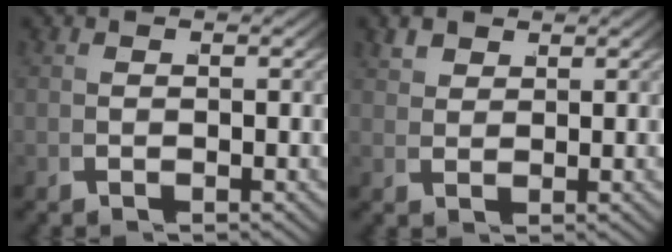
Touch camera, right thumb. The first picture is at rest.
{"total": 2.2, "force": [1.9, 0.9, 0.5], "torque": [-0.010, 0.003, 0.042]}